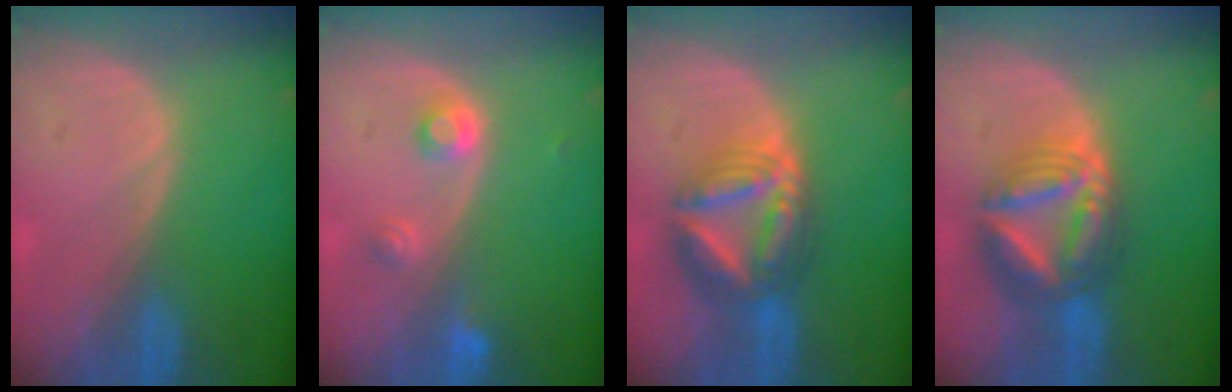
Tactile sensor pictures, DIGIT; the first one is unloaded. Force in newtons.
{"total": 3.1, "press": 3.1, "slide": 0.2}
{"total": 8.7, "press": 8.7, "slide": 0.8}
{"total": 9.2, "press": 9.1, "slide": 0.9}